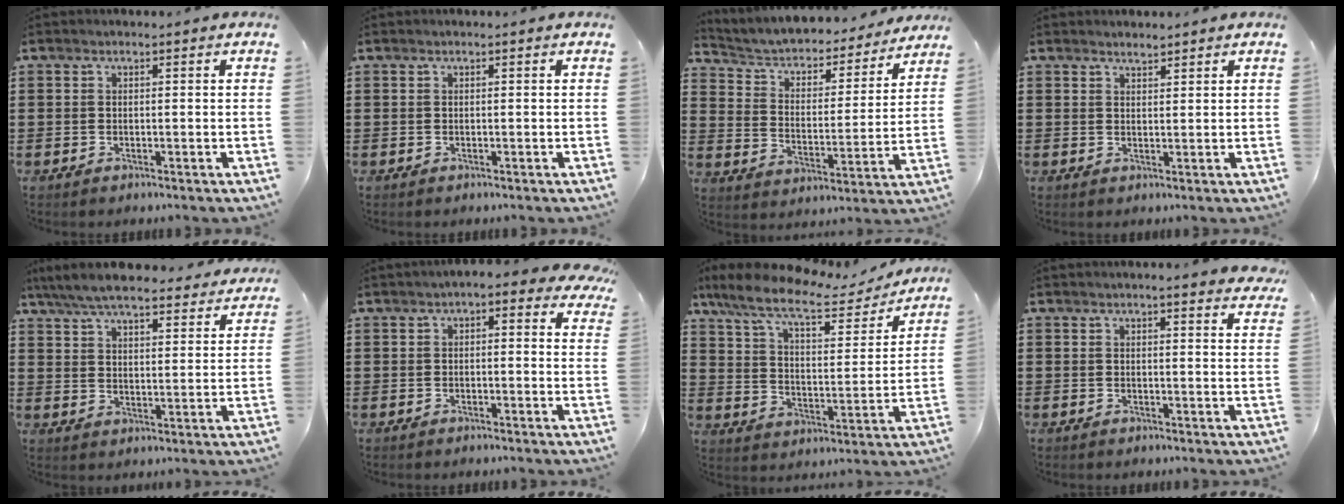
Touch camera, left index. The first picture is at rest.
{"total": 0.0}
{"total": 3.7, "force": [3.3, 1.5, 1.0], "torque": [-0.040, -0.027, 0.045]}
{"total": 1.4, "force": [1.4, 0.2, 0.3], "torque": [-0.007, 0.002, 0.026]}
{"total": 7.3, "force": [6.8, 0.7, 2.5], "torque": [-0.075, -0.032, 0.122]}
{"total": 2.3, "force": [1.1, 0.8, 1.8], "torque": [-0.040, 0.005, 0.018]}
{"total": 10.1, "force": [8.0, 2.1, 5.8], "torque": [-0.141, -0.034, 0.136]}
{"total": 2.4, "force": [2.1, -0.3, 0.9], "torque": [-0.023, -0.002, 0.040]}